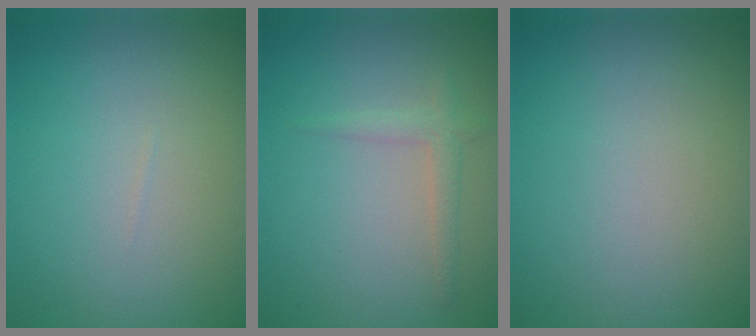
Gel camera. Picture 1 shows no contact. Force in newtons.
{"total": 1.6, "press": 1.6, "slide": 0.1}
{"total": 0.0}